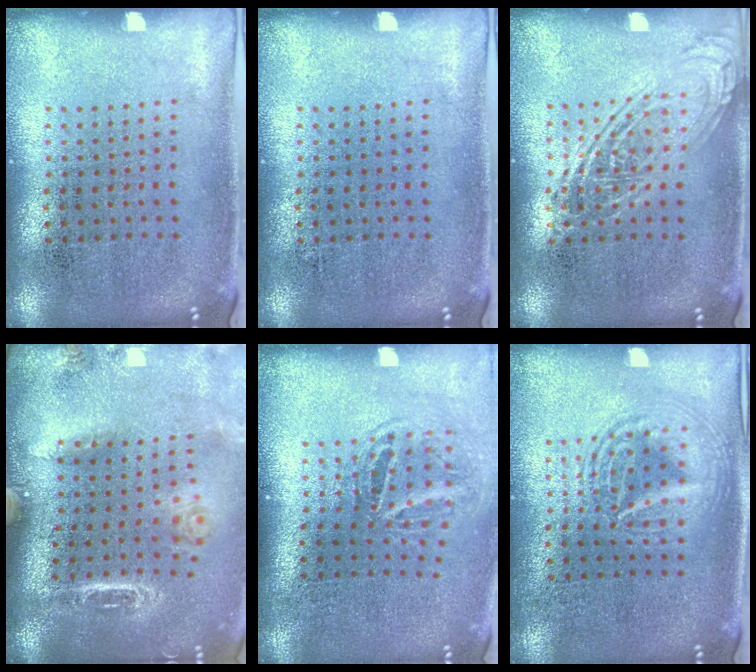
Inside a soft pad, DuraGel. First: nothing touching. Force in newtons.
{"total": 0.0}
{"total": 2.6, "press": 2.6, "slide": 0.4}
{"total": 2.2, "press": 1.9, "slide": 1.0}
{"total": 1.7, "press": 1.1, "slide": 1.3}
{"total": 2.9, "press": 2.8, "slide": 0.3}